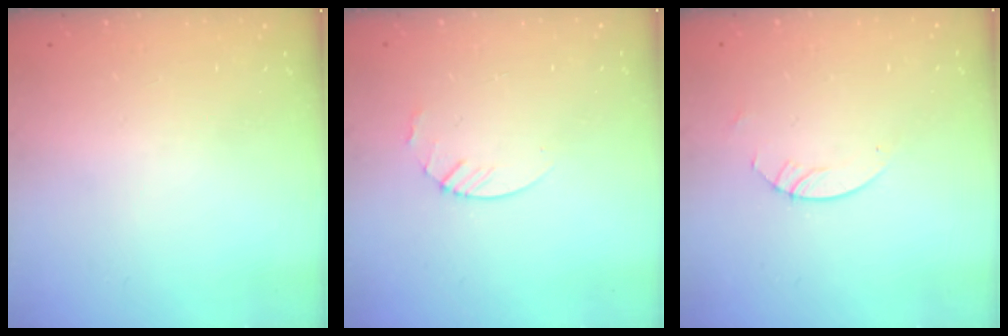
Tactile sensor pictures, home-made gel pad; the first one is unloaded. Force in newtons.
{"total": 3.0, "press": 2.9, "slide": 0.3}
{"total": 3.0, "press": 2.9, "slide": 0.3}